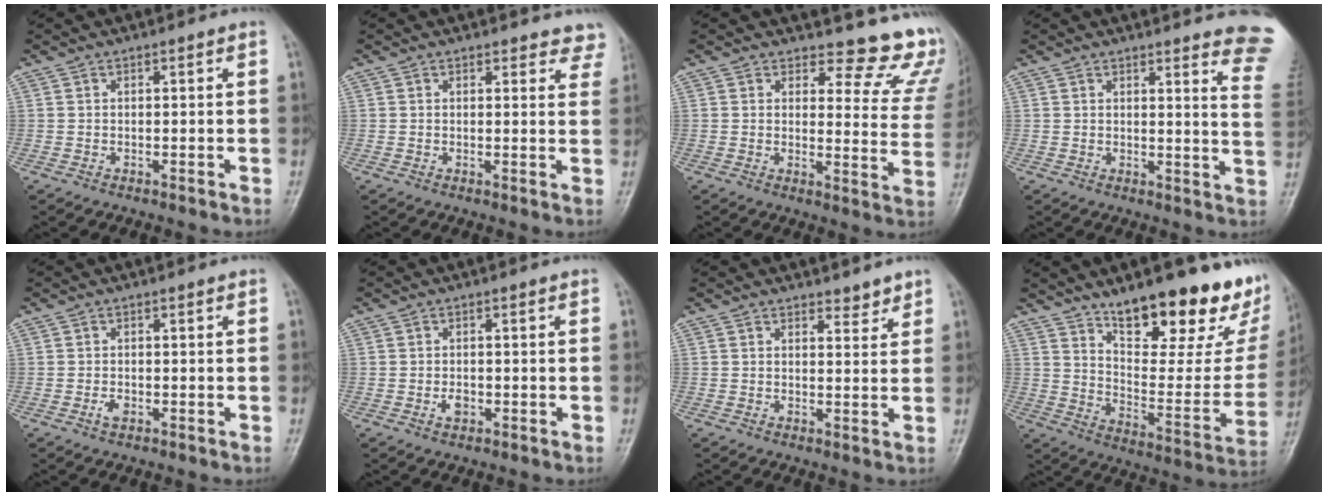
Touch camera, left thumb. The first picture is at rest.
{"total": 5.9, "force": [5.4, 2.1, 0.6], "torque": [0.041, -0.024, 0.034]}
{"total": 13.7, "force": [12.6, 4.4, 2.6], "torque": [0.021, -0.132, 0.116]}
{"total": 12.8, "force": [11.7, 0.9, 5.2], "torque": [-0.030, -0.109, 0.102]}
{"total": 1.4, "force": [-0.5, 0.8, 1.0], "torque": [-0.019, 0.002, -0.008]}
{"total": 1.8, "force": [-0.5, 1.2, 1.2], "torque": [-0.018, 0.001, -0.007]}
{"total": 2.6, "force": [2.3, 1.0, 0.7], "torque": [0.006, -0.017, 0.031]}
{"total": 27.0, "force": [17.4, 9.6, 18.4], "torque": [-0.212, -0.092, 0.262]}